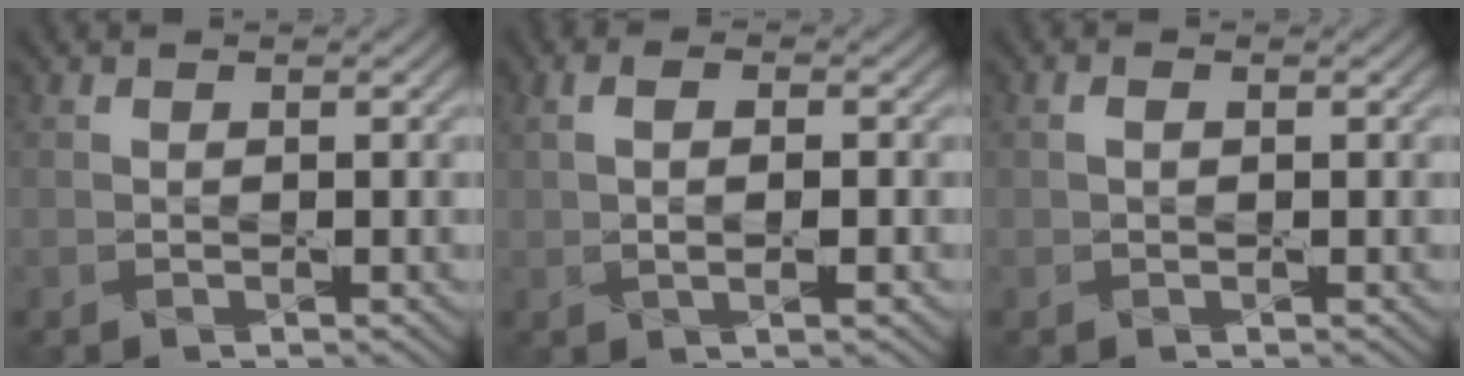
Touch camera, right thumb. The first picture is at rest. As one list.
[{"total": 3.4, "force": [0.0, 1.2, 3.1], "torque": [-0.061, -0.001, 0.000]}, {"total": 0.9, "force": [0.2, 0.5, 0.7], "torque": [-0.015, 0.003, 0.004]}]